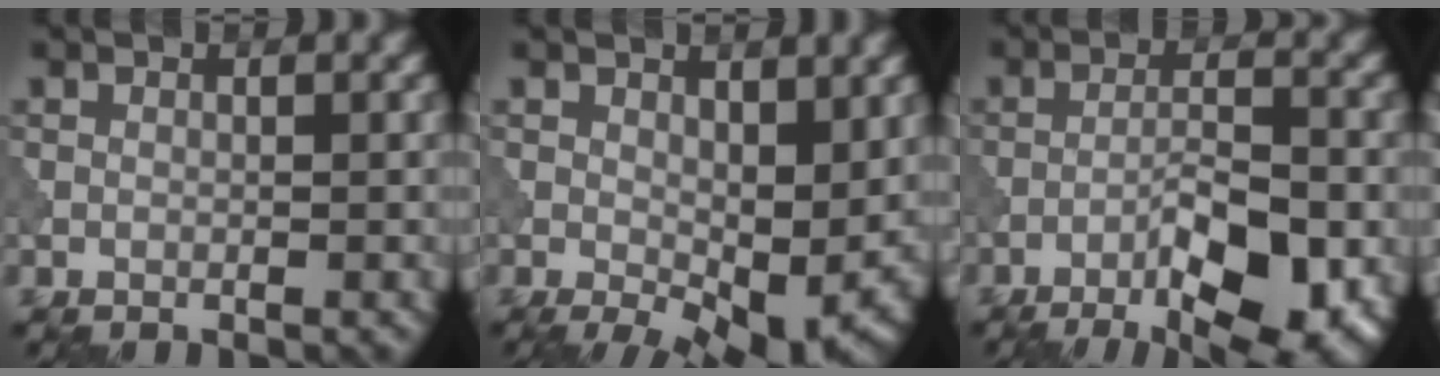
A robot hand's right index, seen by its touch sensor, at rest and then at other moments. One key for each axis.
{"total": 7.4, "fx": 0.0, "fy": 3.9, "fz": 6.3, "tx": -0.092, "ty": -0.021, "tz": 0.013}
{"total": 8.4, "fx": -4.3, "fy": 2.4, "fz": 6.8, "tx": -0.106, "ty": 0.001, "tz": -0.062}